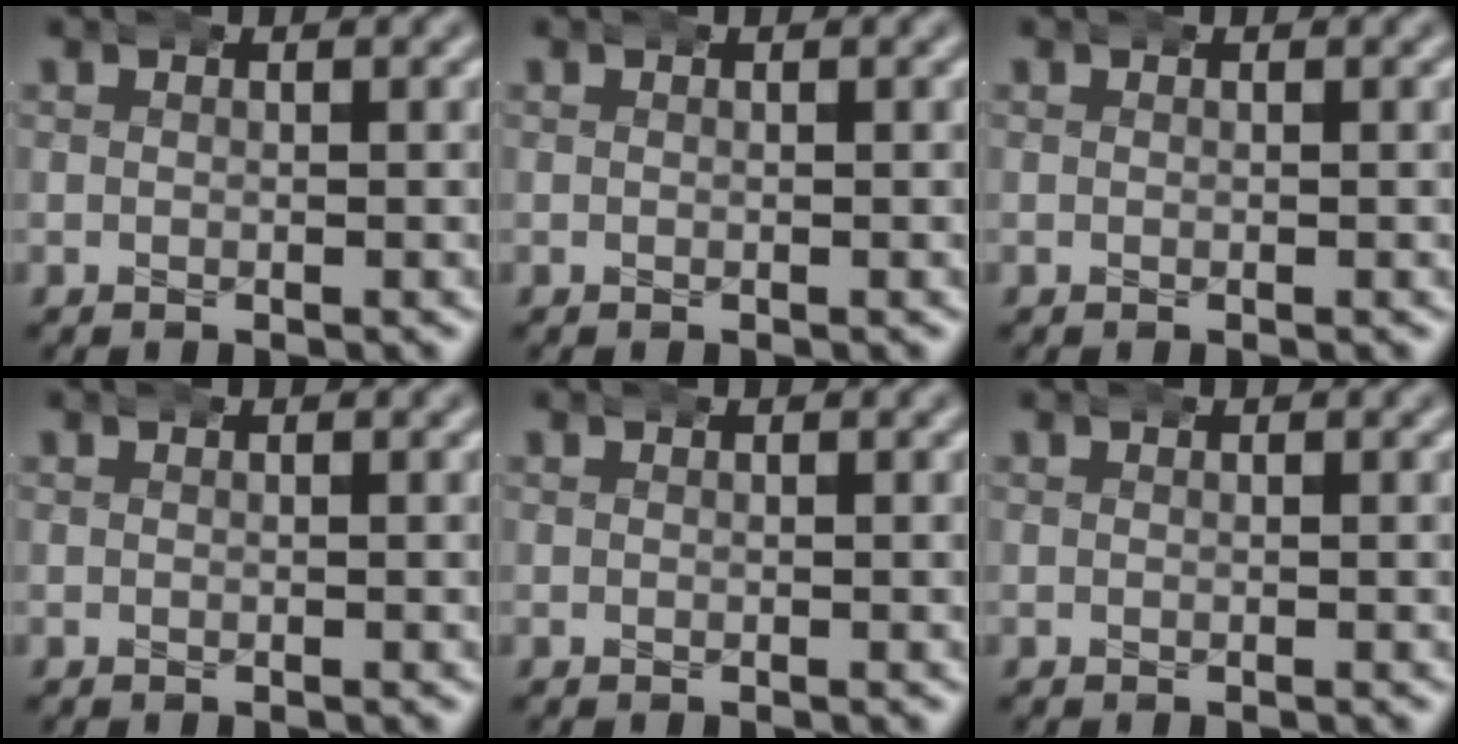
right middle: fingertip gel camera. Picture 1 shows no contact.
{"total": 0.0}
{"total": 0.0}
{"total": 0.0}
{"total": 0.0}
{"total": 0.0}